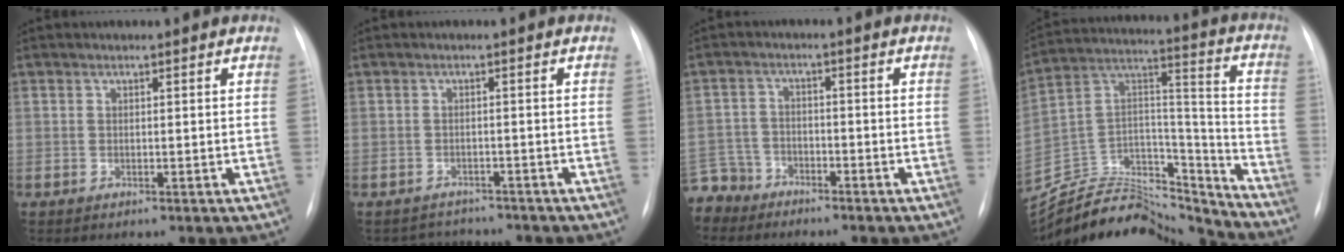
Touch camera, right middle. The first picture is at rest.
{"total": 4.4, "force": [-4.2, 1.3, -0.3], "torque": [0.004, 0.008, -0.058]}
{"total": 6.9, "force": [-6.0, 3.4, 0.1], "torque": [-0.006, -0.004, -0.117]}
{"total": 27.7, "force": [-25.8, 6.4, 7.9], "torque": [-0.179, 0.014, -0.416]}